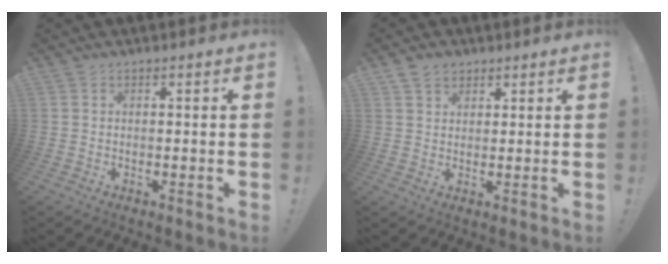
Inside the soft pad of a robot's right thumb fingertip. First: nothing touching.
{"total": 4.0, "force": [2.8, 2.7, 1.1], "torque": [-0.013, -0.010, 0.052]}